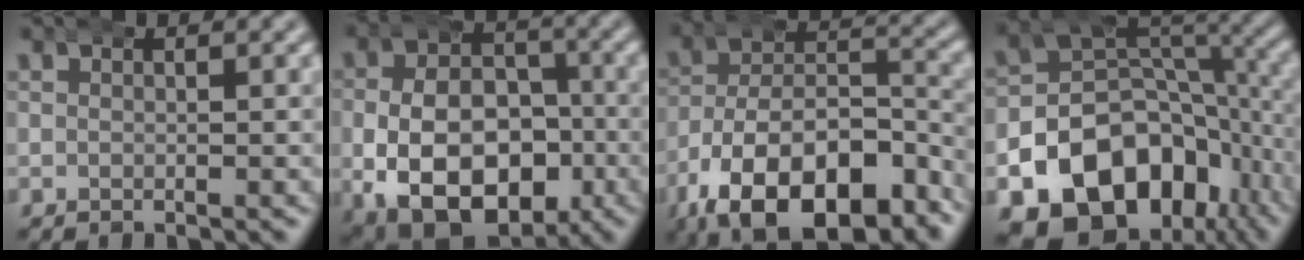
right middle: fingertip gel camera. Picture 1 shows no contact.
{"total": 14.8, "force": [-4.8, 10.9, 8.8], "torque": [-0.165, -0.061, -0.055]}
{"total": 15.4, "force": [-7.5, 9.0, 9.9], "torque": [-0.175, -0.059, -0.086]}
{"total": 21.9, "force": [-7.9, 17.1, 11.1], "torque": [-0.220, -0.062, -0.119]}